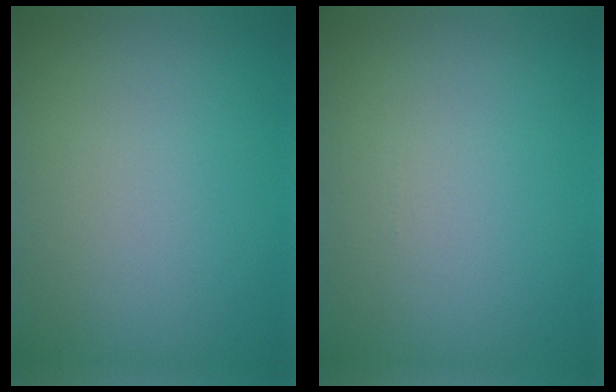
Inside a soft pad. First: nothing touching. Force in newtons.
{"total": 0.0}